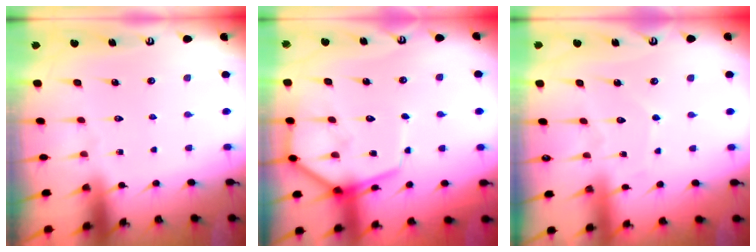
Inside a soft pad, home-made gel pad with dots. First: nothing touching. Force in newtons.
{"total": 10.6, "press": 10.5, "slide": 1.2}
{"total": 4.0, "press": 4.0, "slide": 0.3}